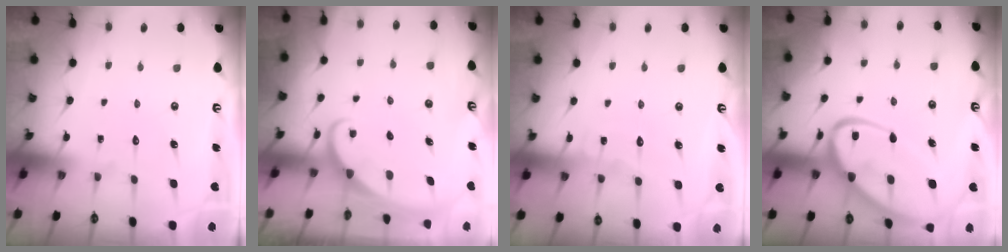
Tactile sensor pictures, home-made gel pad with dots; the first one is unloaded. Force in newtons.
{"total": 1.7, "press": 1.7, "slide": 0.1}
{"total": 4.2, "press": 4.2, "slide": 0.3}
{"total": 17.0, "press": 16.9, "slide": 1.5}